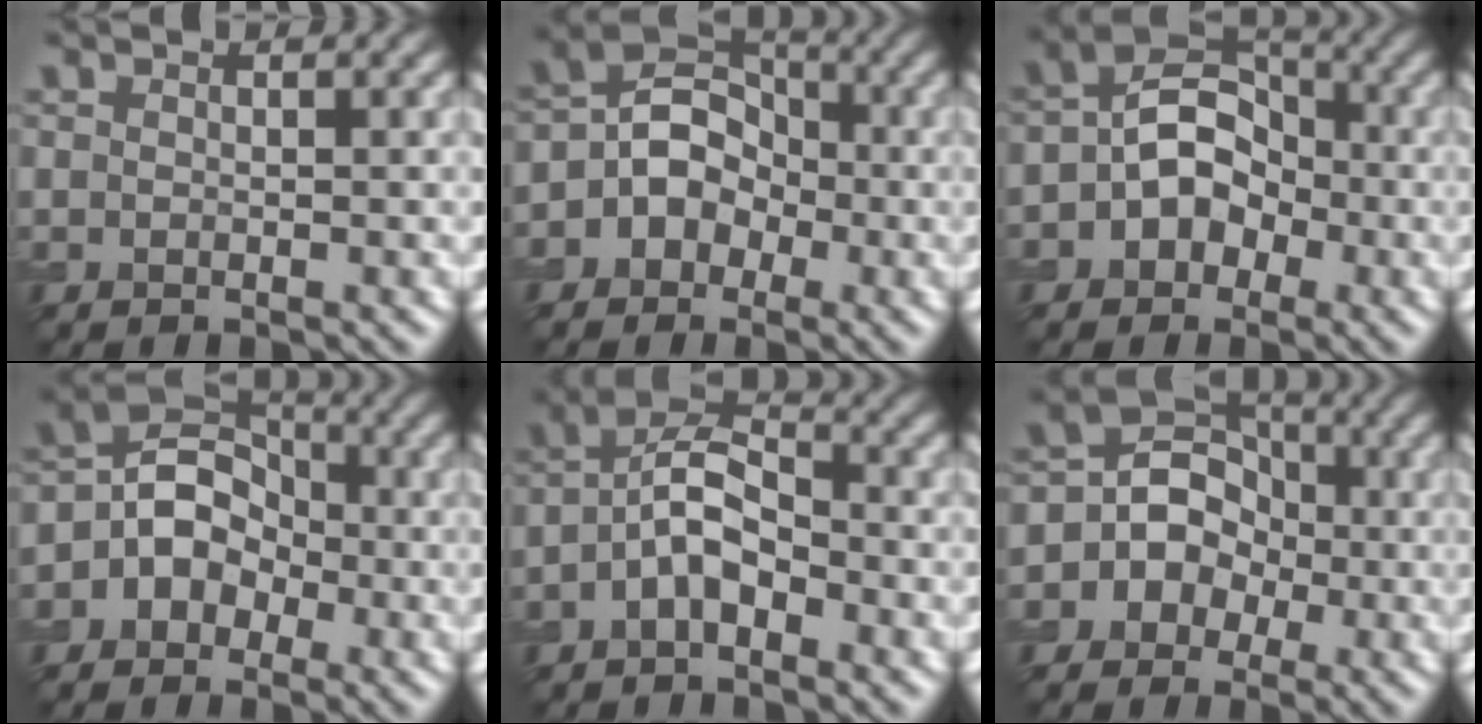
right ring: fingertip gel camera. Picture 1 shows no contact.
{"total": 5.2, "force": [-0.8, 4.4, 2.7], "torque": [-0.013, 0.016, -0.030]}
{"total": 5.5, "force": [-1.0, 4.2, 3.5], "torque": [-0.030, 0.012, -0.027]}
{"total": 5.7, "force": [-1.0, 4.9, 2.9], "torque": [-0.015, 0.021, -0.036]}
{"total": 4.4, "force": [-1.5, 2.2, 3.6], "torque": [-0.066, 0.015, -0.034]}
{"total": 6.9, "force": [-1.0, 6.4, 2.5], "torque": [-0.015, 0.036, -0.047]}